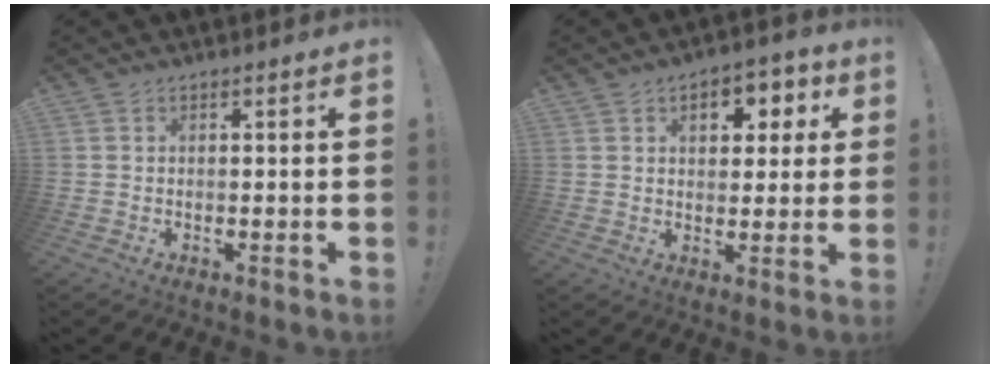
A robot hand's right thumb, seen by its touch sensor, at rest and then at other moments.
{"total": 7.7, "force": [2.6, 5.3, 5.0], "torque": [-0.054, -0.006, 0.040]}